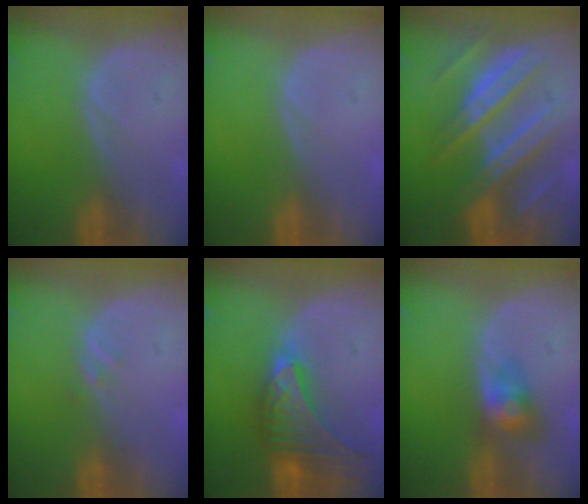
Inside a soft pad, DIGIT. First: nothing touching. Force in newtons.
{"total": 0.0}
{"total": 11.3, "press": 11.2, "slide": 1.1}
{"total": 1.0, "press": 0.9, "slide": 0.5}
{"total": 9.7, "press": 8.6, "slide": 4.4}
{"total": 3.9, "press": 3.9, "slide": 0.3}